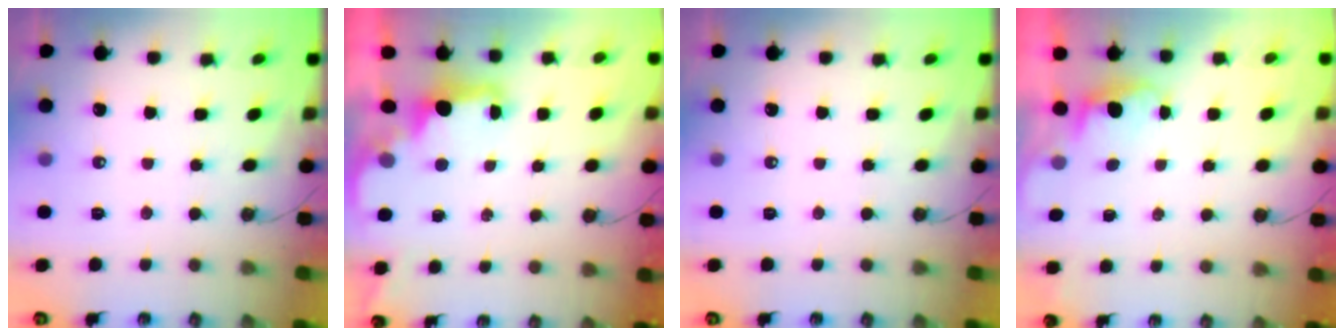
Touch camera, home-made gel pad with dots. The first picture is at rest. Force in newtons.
{"total": 2.3, "press": 2.1, "slide": 0.7}
{"total": 0.0}
{"total": 0.7, "press": 0.1, "slide": 0.7}